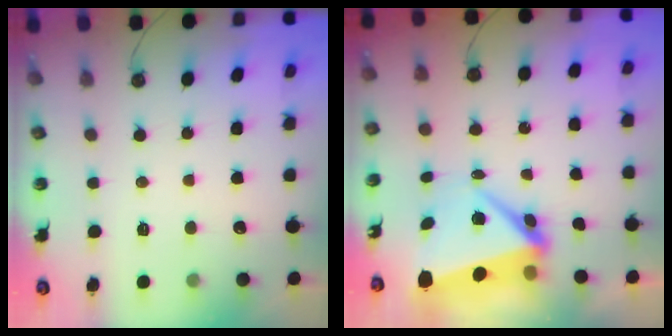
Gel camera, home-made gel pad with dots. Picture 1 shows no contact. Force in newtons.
{"total": 7.4, "press": 7.2, "slide": 2.0}